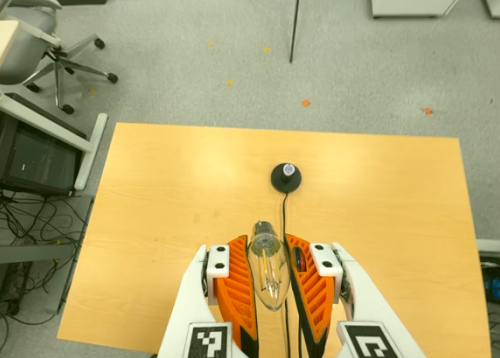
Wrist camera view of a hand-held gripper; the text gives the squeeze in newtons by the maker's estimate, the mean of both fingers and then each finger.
{"total": 18.1, "left": 18.8, "right": 17.3}